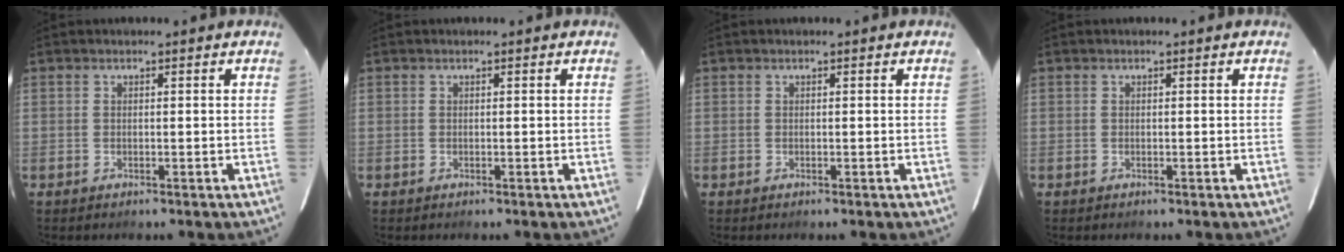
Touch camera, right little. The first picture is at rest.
{"total": 0.0}
{"total": 0.0}
{"total": 0.0}